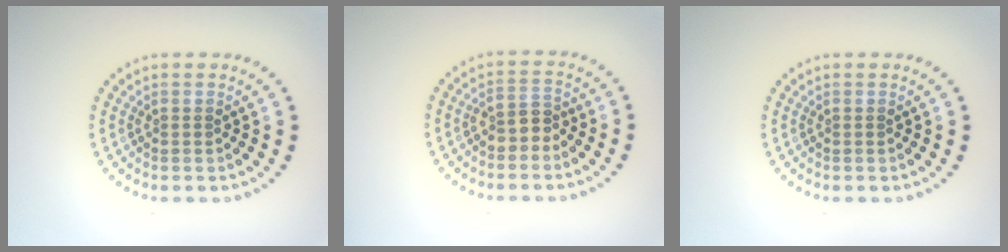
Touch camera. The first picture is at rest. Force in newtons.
{"total": 2.1, "press": 2.0, "slide": 0.8}
{"total": 0.0}